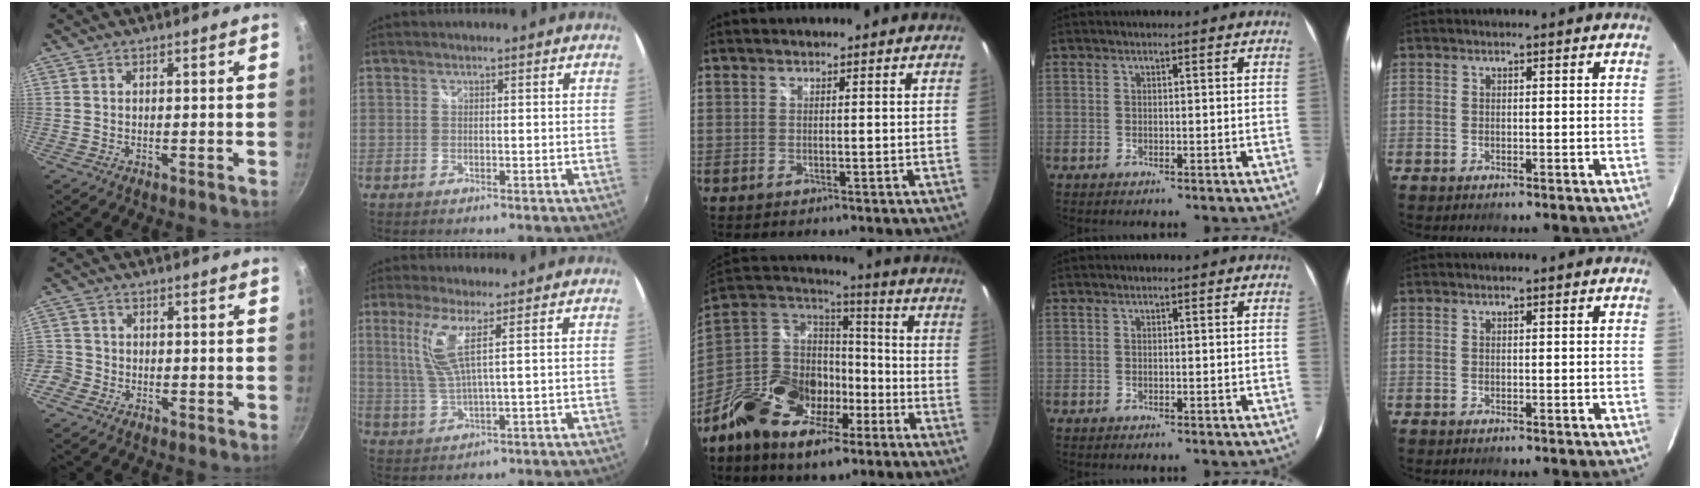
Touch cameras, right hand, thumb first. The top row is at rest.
{"thumb": {"total": 4.5, "force": [-2.2, 3.7, 1.1], "torque": [-0.024, 0.024, -0.047]}, "index": {"total": 6.4, "force": [2.8, 0.1, 5.8], "torque": [-0.125, -0.001, 0.062]}, "middle": {"total": 18.8, "force": [-10.4, 10.7, 11.5], "torque": [-0.237, 0.001, -0.190]}}